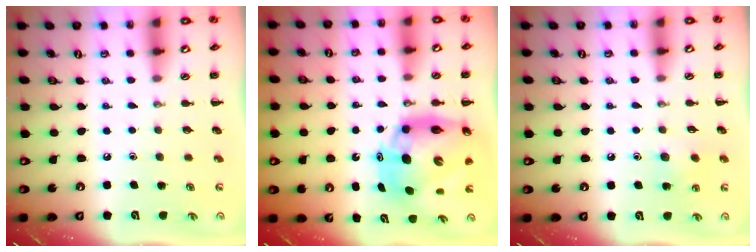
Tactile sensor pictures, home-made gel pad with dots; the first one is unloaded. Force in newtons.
{"total": 13.7, "press": 13.0, "slide": 4.2}
{"total": 7.0, "press": 6.8, "slide": 1.8}